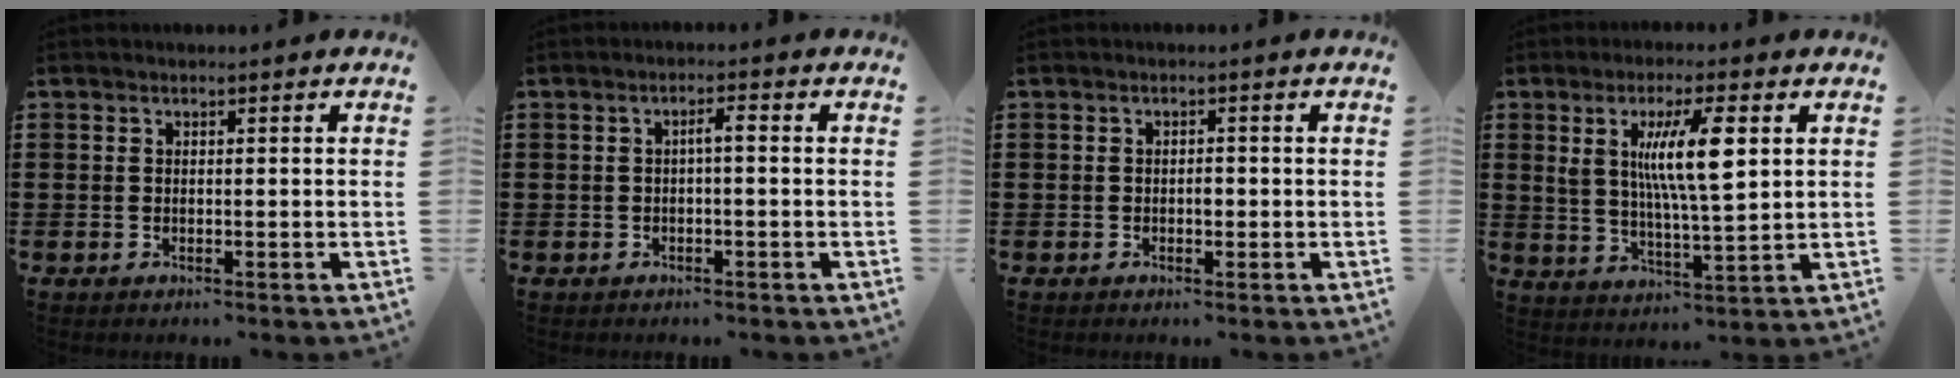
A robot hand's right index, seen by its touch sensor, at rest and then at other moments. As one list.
[{"total": 1.7, "force": [-0.2, 0.2, 1.7], "torque": [-0.032, 0.003, -0.006]}, {"total": 1.3, "force": [-0.2, 0.6, 1.1], "torque": [-0.021, -0.001, -0.004]}, {"total": 10.3, "force": [3.1, 2.3, 9.5], "torque": [-0.181, 0.005, 0.049]}]